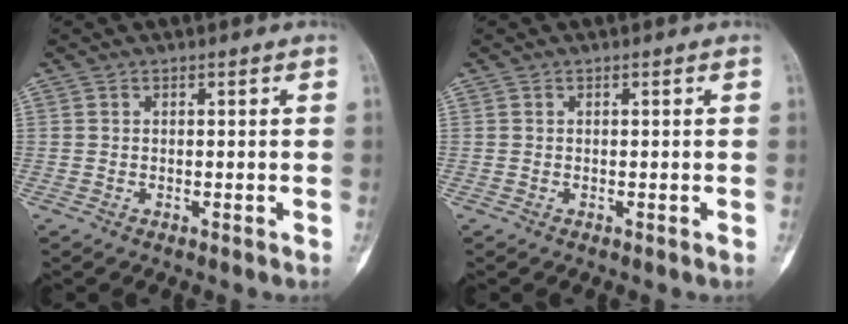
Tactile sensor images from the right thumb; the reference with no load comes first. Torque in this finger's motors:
{"motor_torque": [0.00, 0.00, 0.08, -0.08, 0.11]}